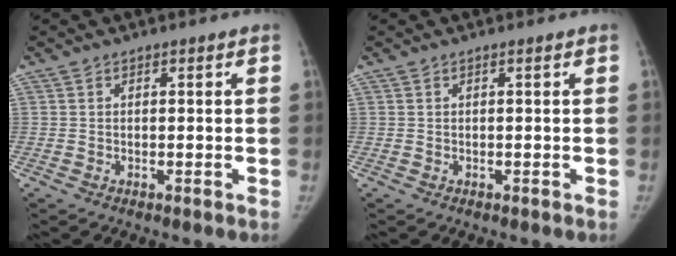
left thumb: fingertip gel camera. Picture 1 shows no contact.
{"total": 0.0}